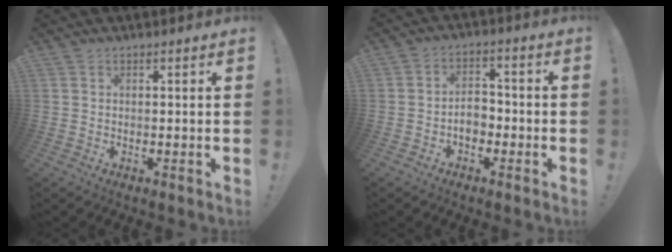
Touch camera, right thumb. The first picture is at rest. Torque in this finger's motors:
{"motor_torque": [0.94, 1.02, 0.54, -0.63, 0.00]}